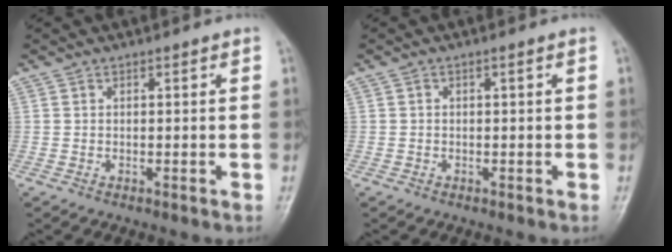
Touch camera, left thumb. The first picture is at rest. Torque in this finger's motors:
{"motor_torque": [-2.20, -1.85, -1.86, 0.92, -0.59]}